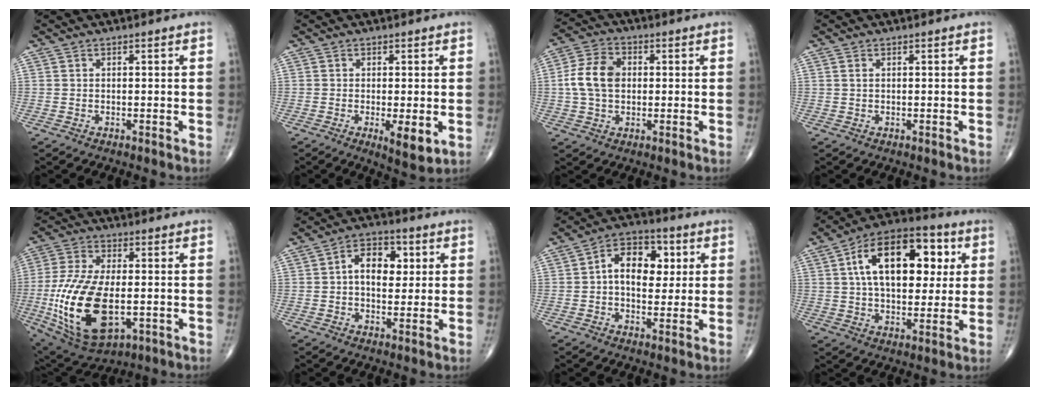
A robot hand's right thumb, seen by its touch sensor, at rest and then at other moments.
{"total": 5.3, "force": [-1.3, 1.7, 4.9], "torque": [-0.080, -0.017, -0.019]}
{"total": 8.9, "force": [0.5, 6.3, 6.3], "torque": [-0.115, 0.016, 0.005]}
{"total": 0.8, "force": [0.3, 0.4, 0.6], "torque": [-0.012, 0.007, 0.008]}
{"total": 21.1, "force": [-3.8, 10.6, 17.9], "torque": [-0.370, -0.009, -0.050]}
{"total": 8.8, "force": [1.4, 5.7, 6.5], "torque": [-0.075, 0.013, 0.017]}
{"total": 11.4, "force": [1.8, 7.5, 8.4], "torque": [-0.096, 0.016, 0.021]}
{"total": 20.7, "force": [5.2, 11.7, 16.2], "torque": [-0.221, 0.014, 0.075]}